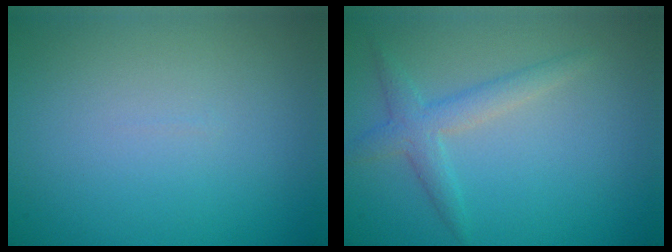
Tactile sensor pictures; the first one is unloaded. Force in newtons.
{"total": 2.5, "press": 2.5, "slide": 0.1}